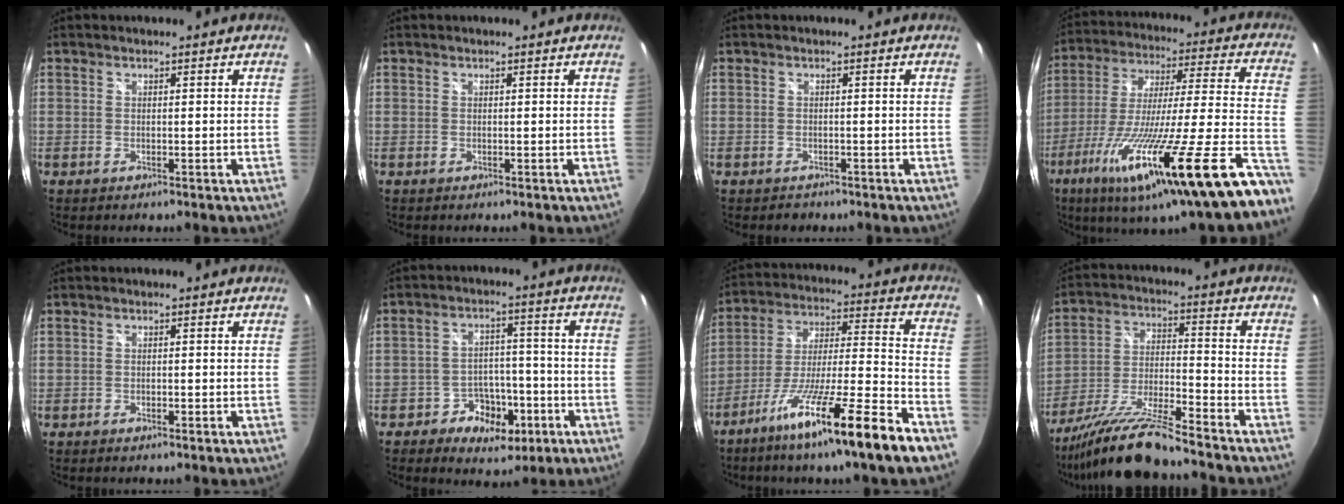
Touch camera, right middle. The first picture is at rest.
{"total": 0.0}
{"total": 1.5, "force": [-1.1, 1.0, 0.1], "torque": [-0.006, -0.001, -0.013]}
{"total": 32.6, "force": [-20.3, 1.7, 25.5], "torque": [-0.407, -0.092, -0.327]}
{"total": 0.8, "force": [-0.6, 0.3, 0.4], "torque": [-0.006, -0.003, -0.012]}
{"total": 4.6, "force": [-1.8, 3.9, 1.8], "torque": [-0.038, 0.008, -0.016]}
{"total": 19.8, "force": [-13.2, -0.9, 14.7], "torque": [-0.247, -0.037, -0.217]}
{"total": 14.6, "force": [-12.6, 0.2, 7.4], "torque": [-0.152, -0.022, -0.230]}